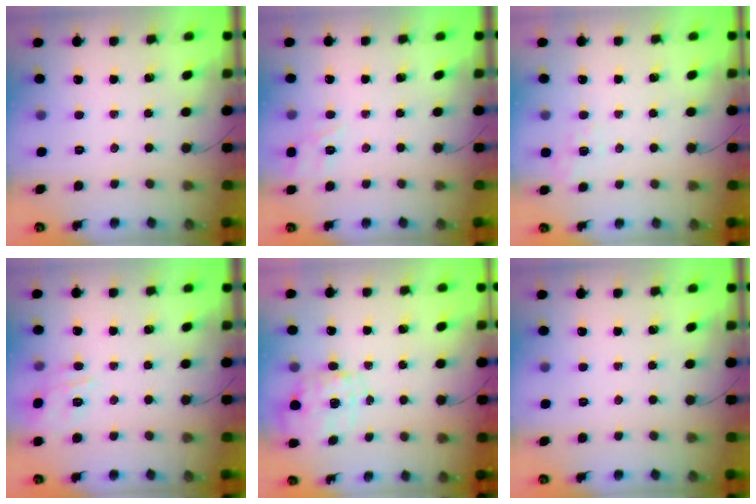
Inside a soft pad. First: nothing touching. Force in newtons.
{"total": 10.5, "press": 10.4, "slide": 1.3}
{"total": 2.5, "press": 1.8, "slide": 1.7}
{"total": 9.1, "press": 9.1, "slide": 1.1}
{"total": 2.9, "press": 2.7, "slide": 0.9}
{"total": 0.0}